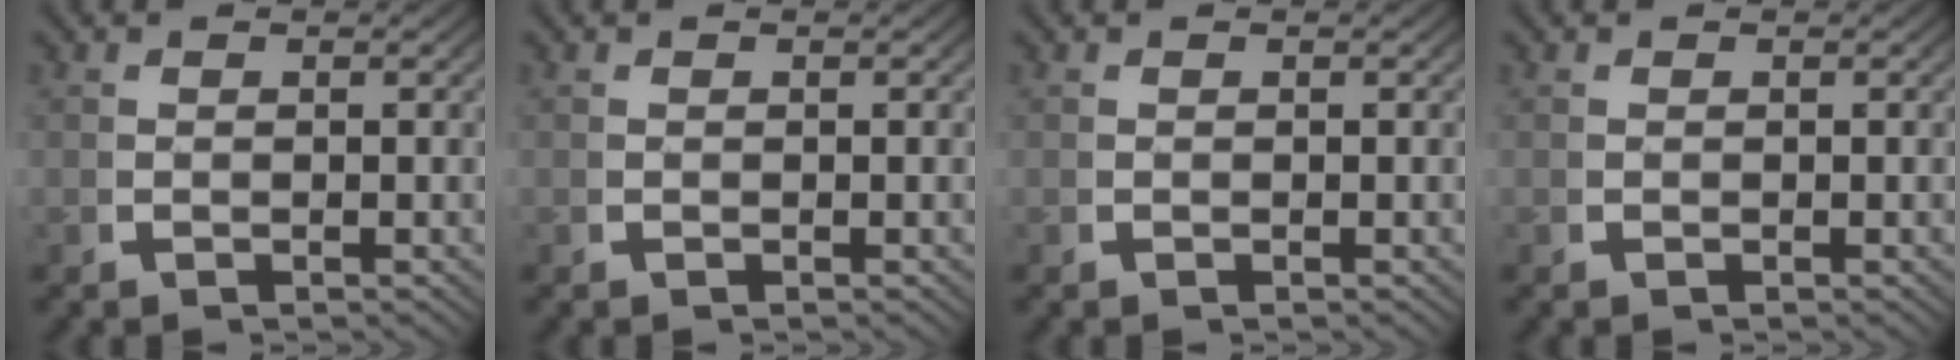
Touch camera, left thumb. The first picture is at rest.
{"total": 0.0}
{"total": 0.0}
{"total": 0.0}